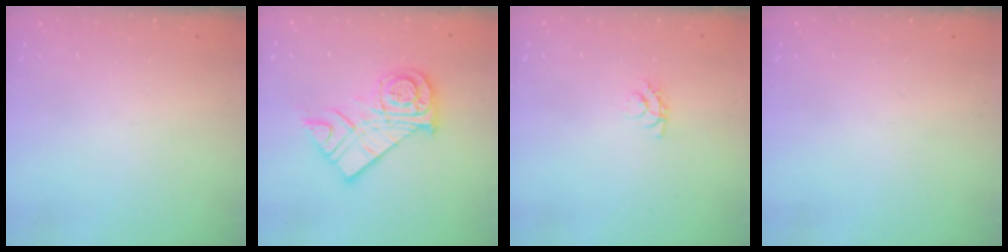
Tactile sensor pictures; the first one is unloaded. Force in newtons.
{"total": 16.2, "press": 16.1, "slide": 1.6}
{"total": 3.6, "press": 3.6, "slide": 0.4}
{"total": 0.0}